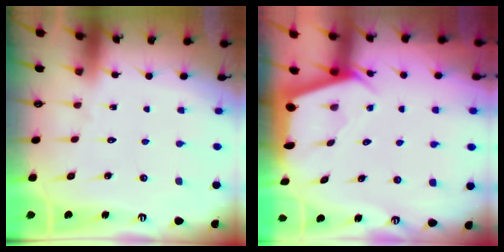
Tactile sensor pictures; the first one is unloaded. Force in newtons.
{"total": 2.5, "press": 2.4, "slide": 0.3}